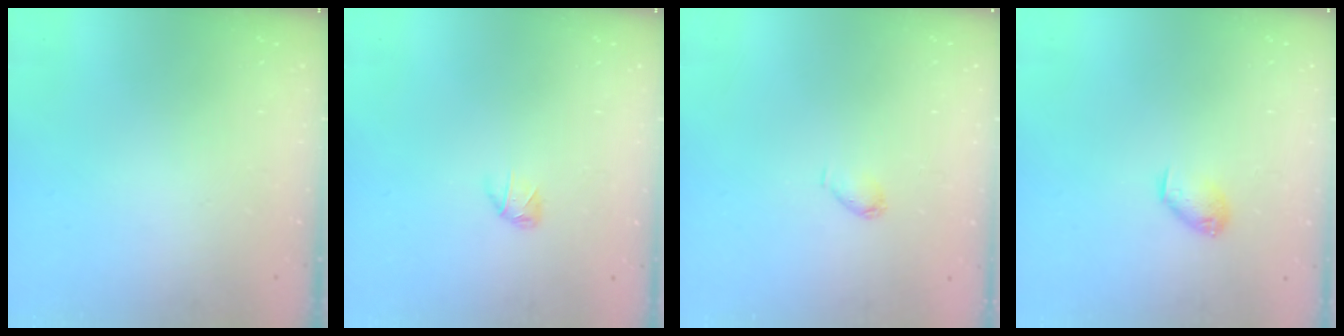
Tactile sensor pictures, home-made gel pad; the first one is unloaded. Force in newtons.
{"total": 3.0, "press": 2.9, "slide": 0.7}
{"total": 3.3, "press": 3.2, "slide": 0.6}
{"total": 6.6, "press": 6.6, "slide": 1.1}